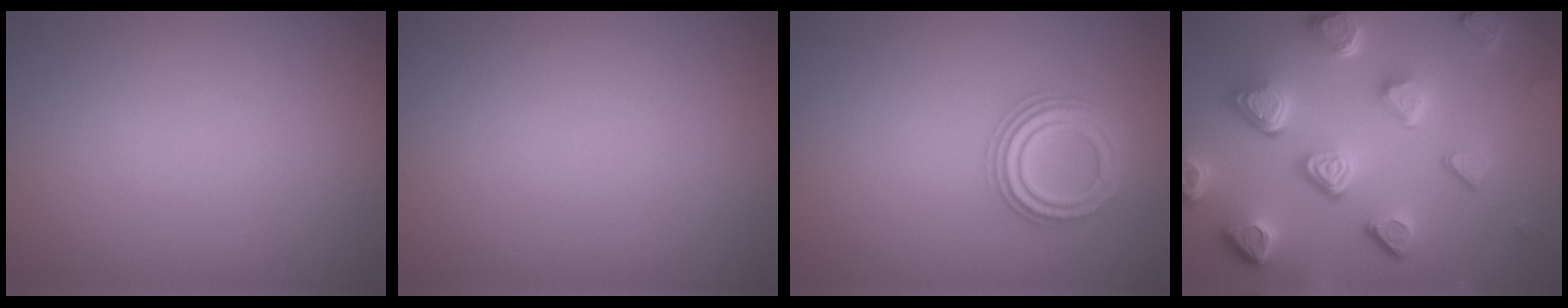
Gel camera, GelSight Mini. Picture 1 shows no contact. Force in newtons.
{"total": 0.0}
{"total": 2.9, "press": 2.9, "slide": 0.5}
{"total": 7.6, "press": 5.7, "slide": 5.1}